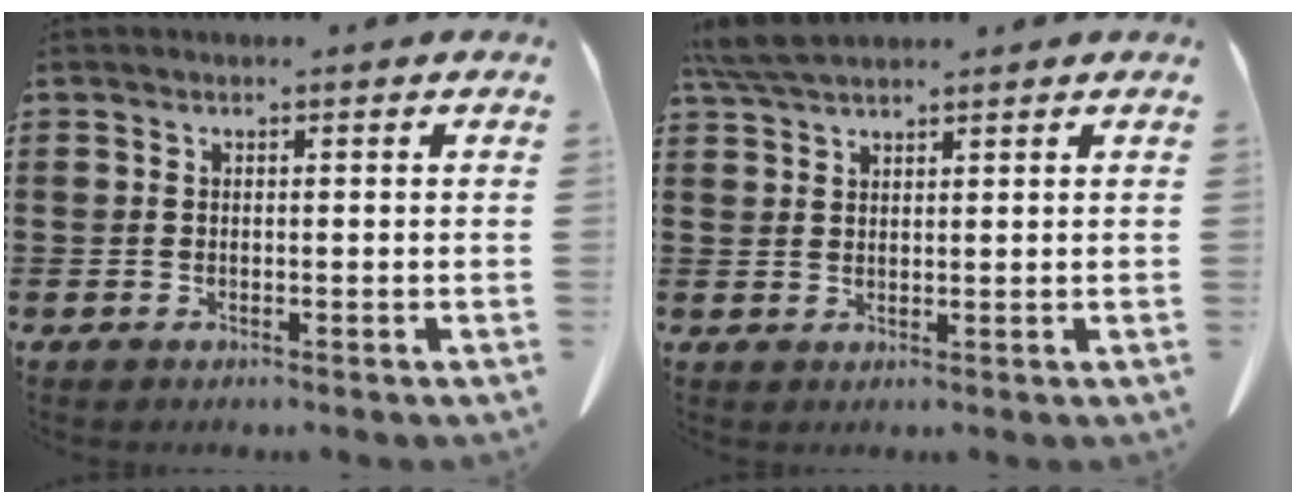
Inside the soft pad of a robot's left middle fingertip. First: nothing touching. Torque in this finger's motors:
{"motor_torque": [1.12, 1.02, 0.10, 0.03]}